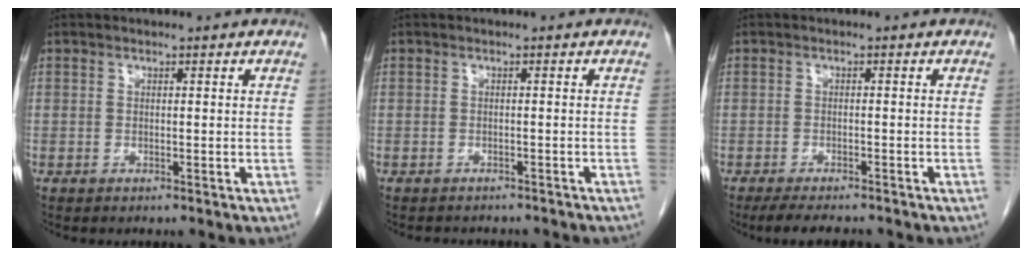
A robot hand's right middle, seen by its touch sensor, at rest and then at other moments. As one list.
[{"total": 6.6, "force": [-5.9, 1.9, 2.3], "torque": [-0.030, -0.002, -0.064]}, {"total": 6.0, "force": [-5.1, 1.2, 2.9], "torque": [-0.046, -0.012, -0.077]}]